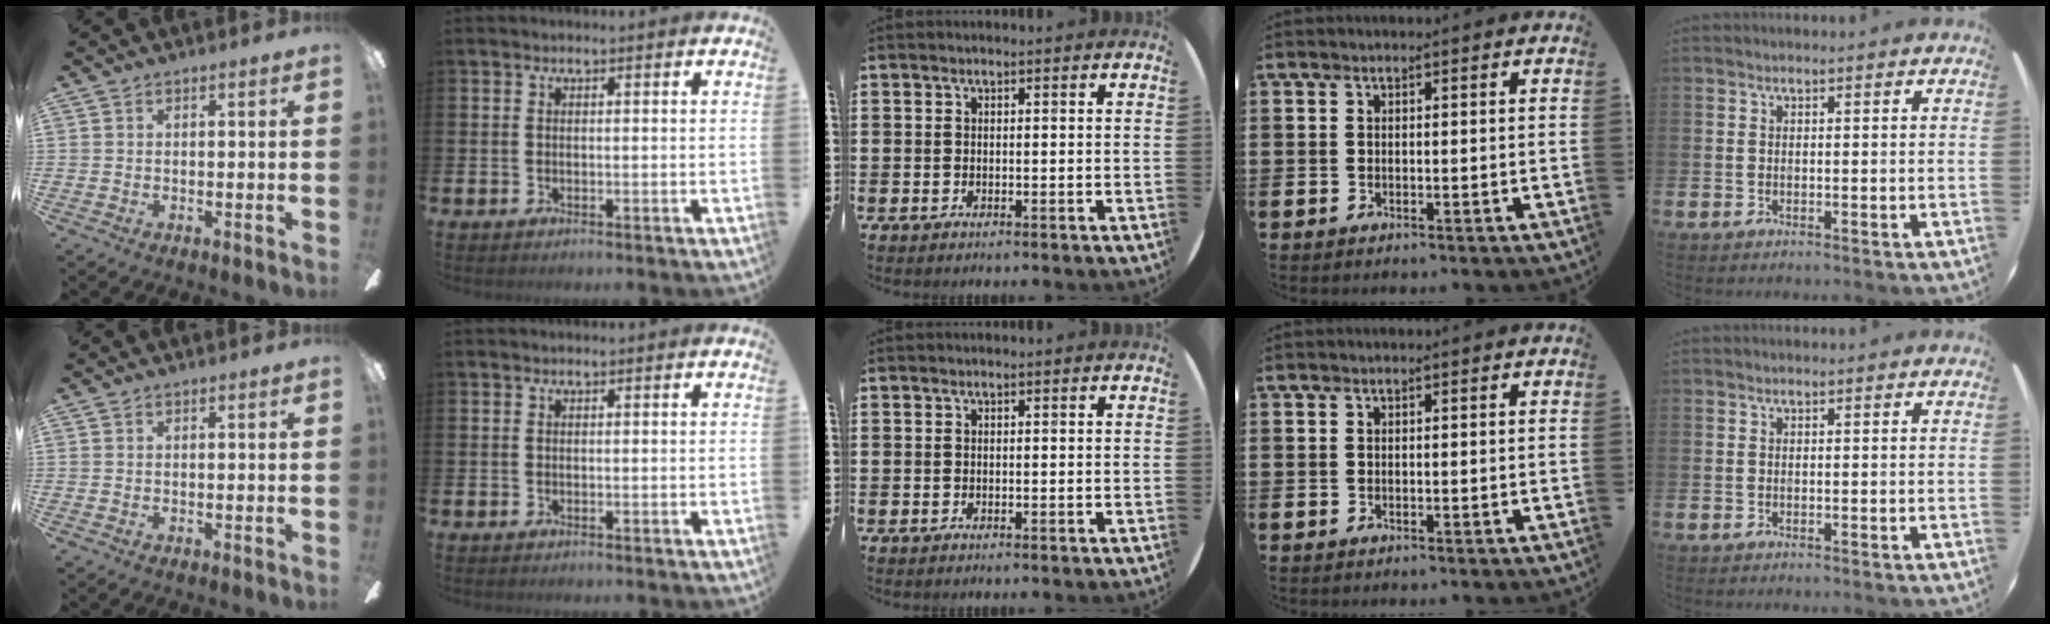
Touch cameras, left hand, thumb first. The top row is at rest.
{}